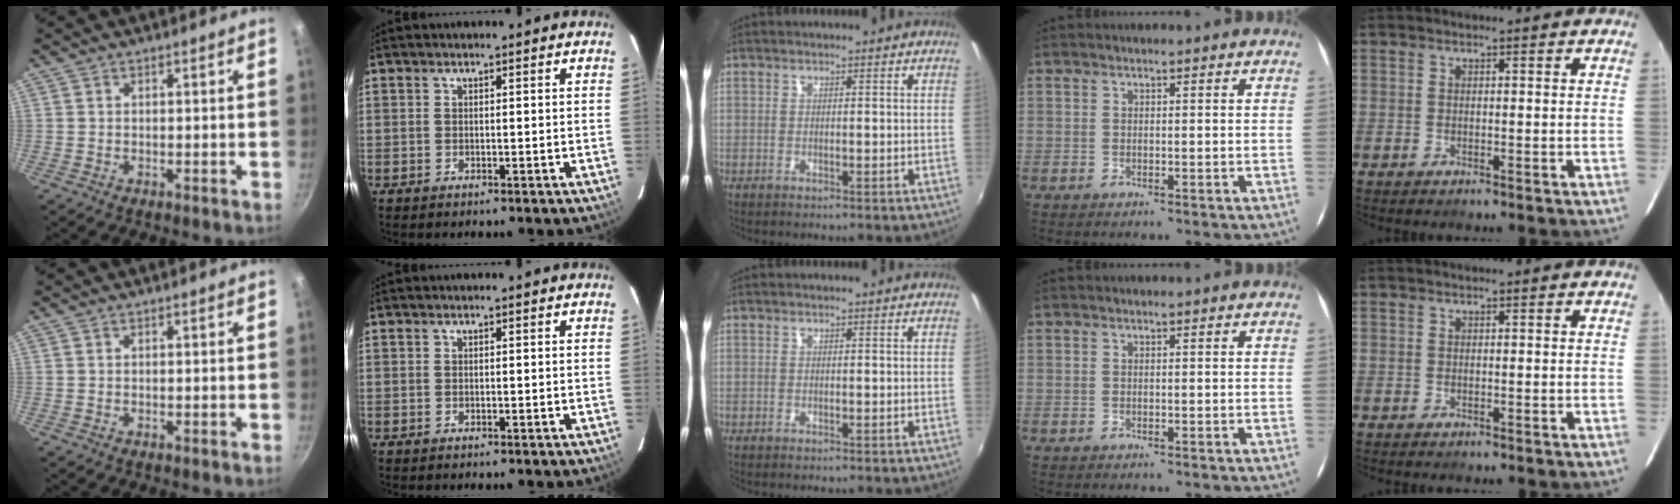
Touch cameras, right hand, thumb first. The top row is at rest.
{}